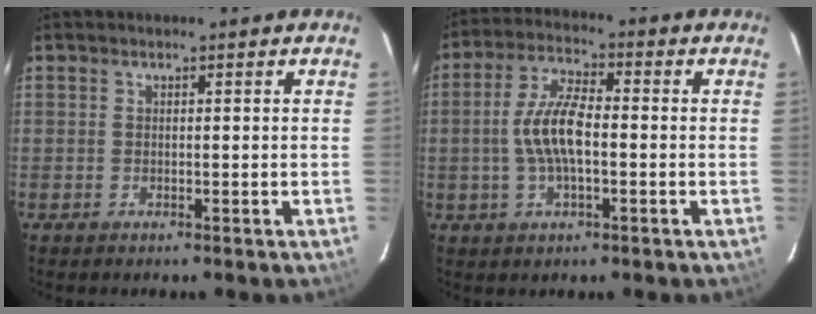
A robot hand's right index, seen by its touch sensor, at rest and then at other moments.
{"total": 8.4, "force": [-1.2, 2.7, 7.8], "torque": [-0.160, 0.009, -0.025]}